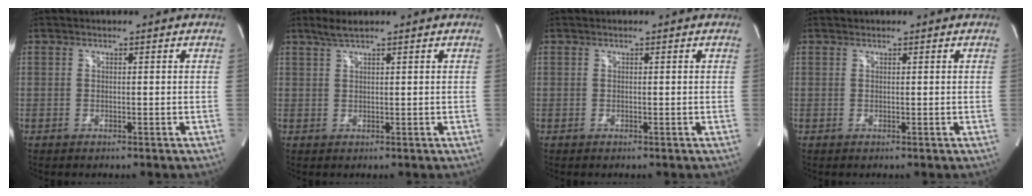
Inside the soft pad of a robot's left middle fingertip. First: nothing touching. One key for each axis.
{"total": 2.2, "fx": 1.8, "fy": -0.1, "fz": 1.3, "tx": -0.035, "ty": 0.005, "tz": 0.039}
{"total": 0.0}
{"total": 0.0}